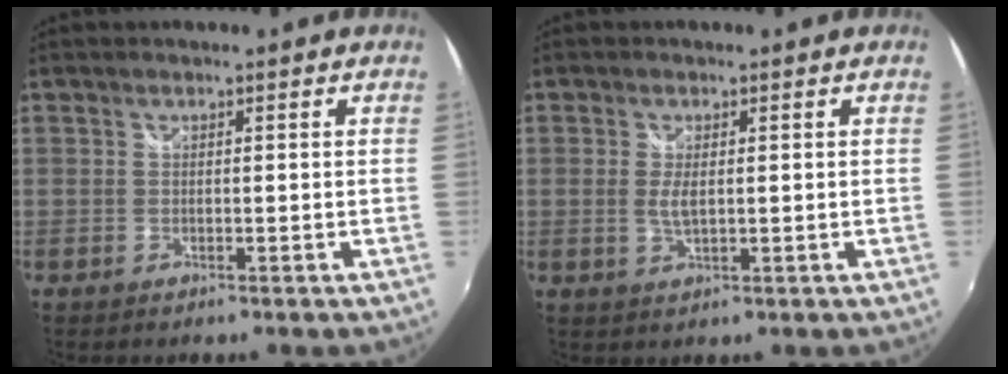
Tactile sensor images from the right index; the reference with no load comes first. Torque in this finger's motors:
{"motor_torque": [0.11, 0.11, 0.06, 0.01]}